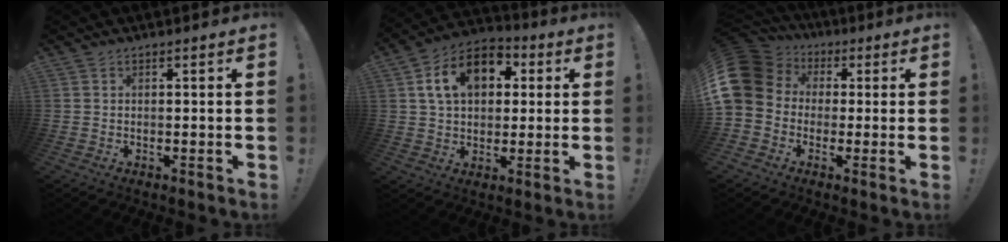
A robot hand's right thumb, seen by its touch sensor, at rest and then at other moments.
{"total": 15.0, "force": [4.9, 10.5, 9.5], "torque": [-0.152, 0.000, 0.094]}
{"total": 13.0, "force": [1.4, 11.0, 6.9], "torque": [-0.139, 0.011, 0.030]}